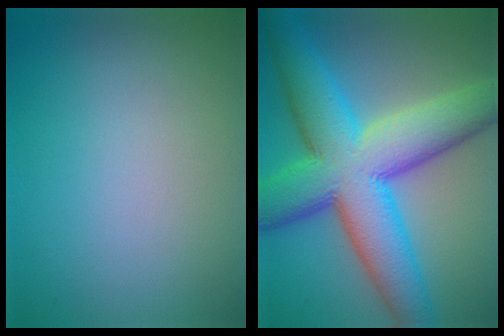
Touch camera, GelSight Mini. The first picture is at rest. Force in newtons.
{"total": 13.2, "press": 13.2, "slide": 0.2}